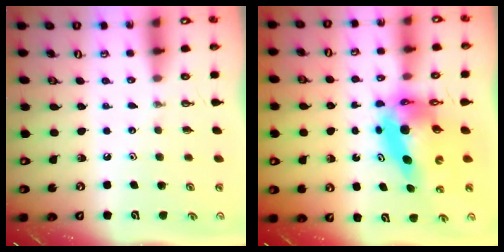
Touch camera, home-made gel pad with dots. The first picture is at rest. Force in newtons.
{"total": 9.3, "press": 9.3, "slide": 0.9}